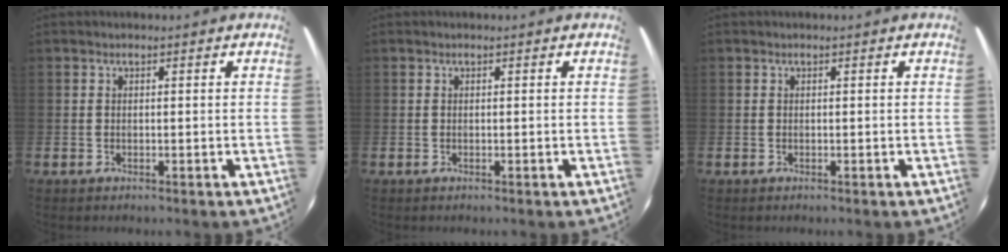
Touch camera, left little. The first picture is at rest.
{"total": 0.0}
{"total": 0.0}